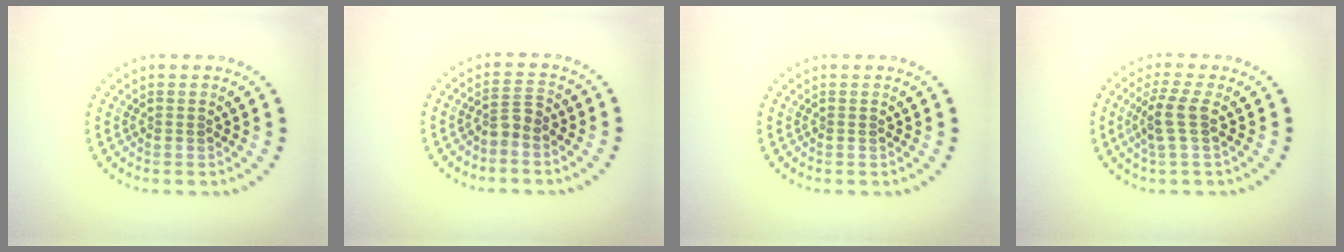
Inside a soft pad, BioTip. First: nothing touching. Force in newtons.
{"total": 1.7, "press": 1.4, "slide": 1.1}
{"total": 0.0}
{"total": 2.6, "press": 2.1, "slide": 1.6}